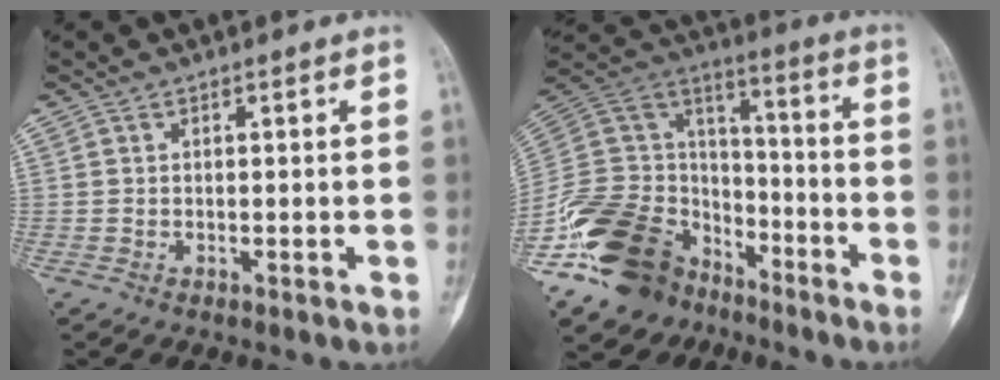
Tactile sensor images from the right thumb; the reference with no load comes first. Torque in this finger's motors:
{"motor_torque": [2.22, 0.84, 1.49, -1.27, 0.39]}